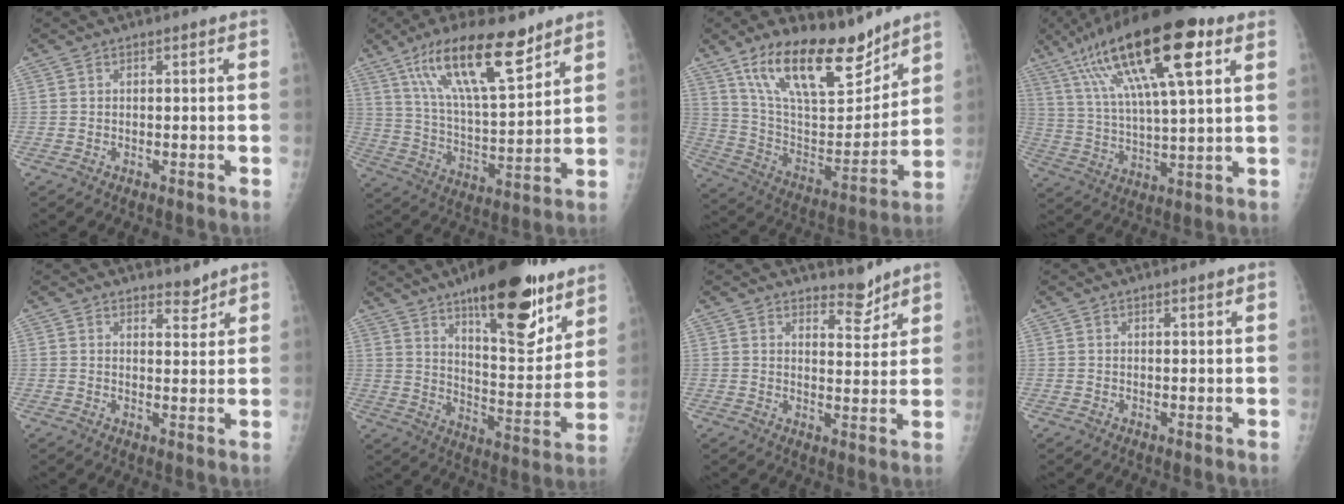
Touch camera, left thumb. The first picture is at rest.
{"total": 18.1, "force": [11.5, 5.1, 13.1], "torque": [-0.207, -0.052, 0.211]}
{"total": 22.4, "force": [15.5, 8.8, 13.6], "torque": [-0.194, -0.070, 0.276]}
{"total": 23.6, "force": [11.4, 6.5, 19.6], "torque": [-0.344, -0.008, 0.195]}
{"total": 3.1, "force": [2.7, 1.1, 0.8], "torque": [0.002, -0.023, 0.041]}
{"total": 22.9, "force": [14.6, 7.8, 15.9], "torque": [-0.187, -0.076, 0.222]}
{"total": 4.5, "force": [4.0, 1.6, 1.2], "torque": [0.002, -0.037, 0.064]}
{"total": 1.1, "force": [0.8, 0.1, 0.7], "torque": [-0.008, -0.005, 0.014]}